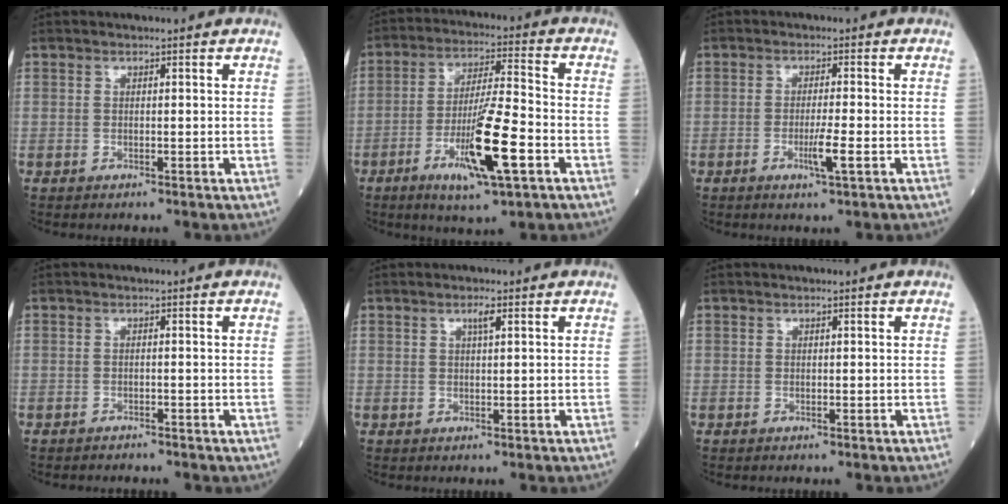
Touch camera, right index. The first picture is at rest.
{"total": 12.9, "force": [-4.9, 1.0, 11.9], "torque": [-0.216, -0.015, -0.084]}
{"total": 3.7, "force": [-1.3, -0.3, 3.4], "torque": [-0.061, -0.006, -0.024]}
{"total": 1.9, "force": [-1.7, 0.7, 0.4], "torque": [-0.013, -0.001, -0.020]}
{"total": 1.5, "force": [0.8, 0.1, 1.3], "torque": [-0.024, -0.001, 0.013]}
{"total": 0.0}